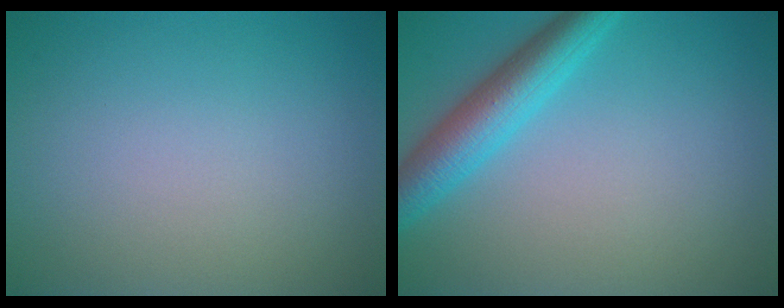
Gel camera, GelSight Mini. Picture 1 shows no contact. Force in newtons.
{"total": 4.8, "press": 4.8, "slide": 0.1}